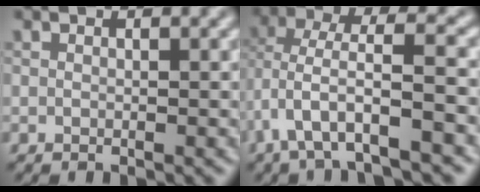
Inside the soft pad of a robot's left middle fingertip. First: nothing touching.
{"total": 6.7, "force": [-2.4, 2.0, 5.9], "torque": [-0.113, 0.009, -0.051]}